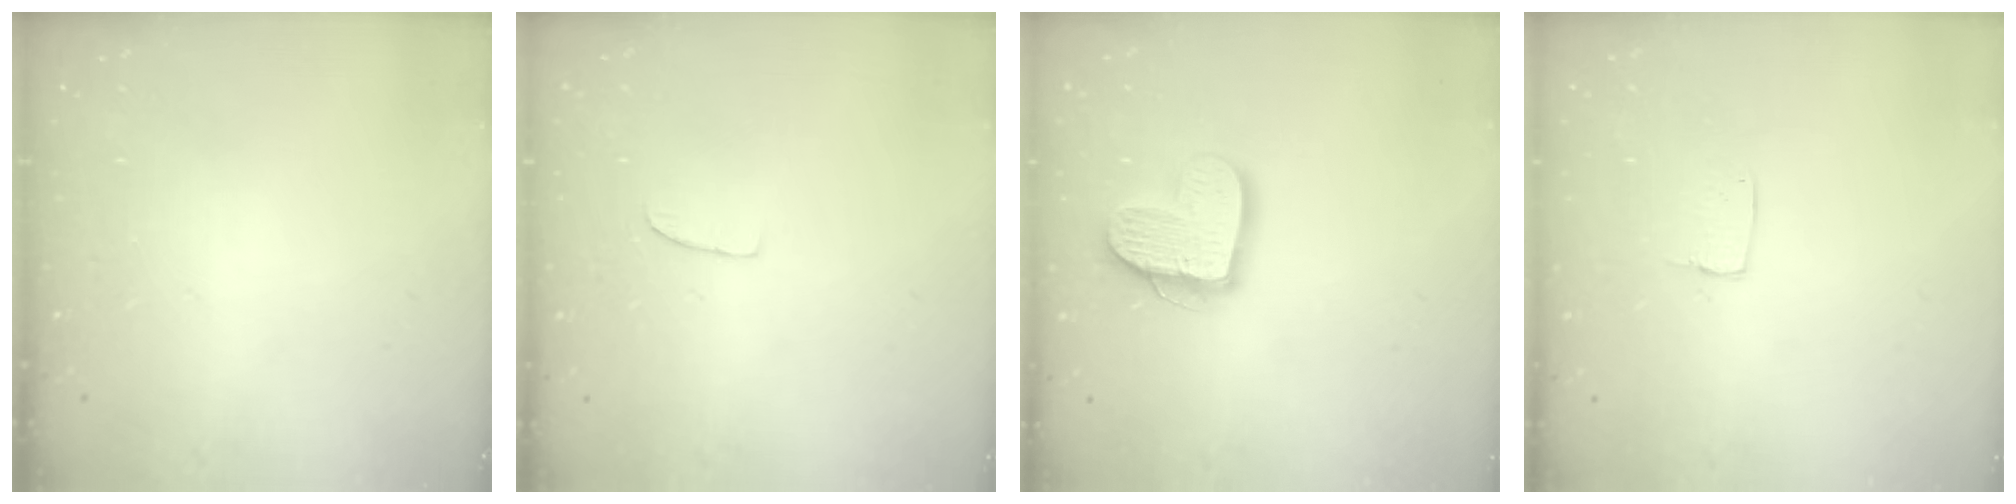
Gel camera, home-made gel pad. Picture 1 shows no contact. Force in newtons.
{"total": 4.7, "press": 4.7, "slide": 0.3}
{"total": 14.8, "press": 14.7, "slide": 1.3}
{"total": 4.1, "press": 4.0, "slide": 0.2}